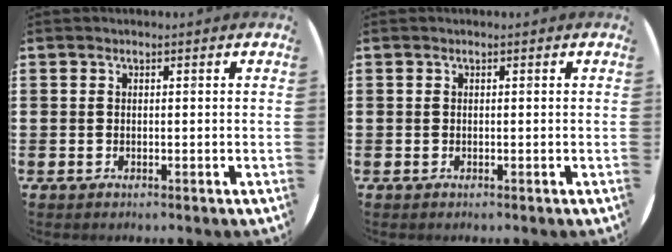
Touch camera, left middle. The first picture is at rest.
{"total": 0.0}